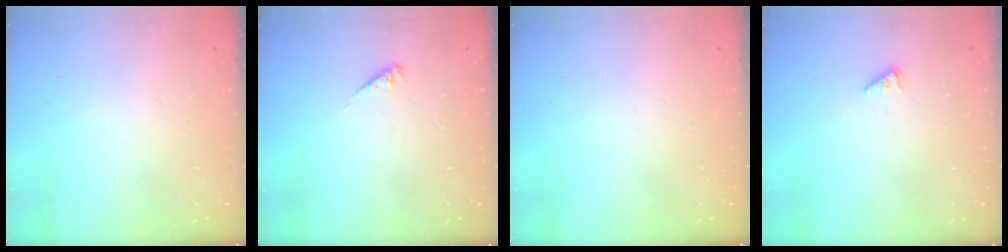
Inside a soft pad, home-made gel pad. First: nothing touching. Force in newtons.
{"total": 2.0, "press": 1.9, "slide": 0.5}
{"total": 0.0}
{"total": 0.0}